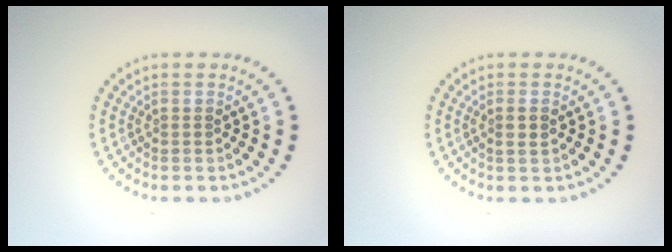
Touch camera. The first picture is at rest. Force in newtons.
{"total": 1.1, "press": 1.0, "slide": 0.5}